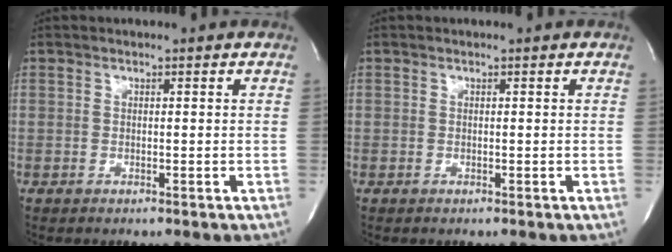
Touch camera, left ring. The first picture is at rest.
{"total": 0.0}